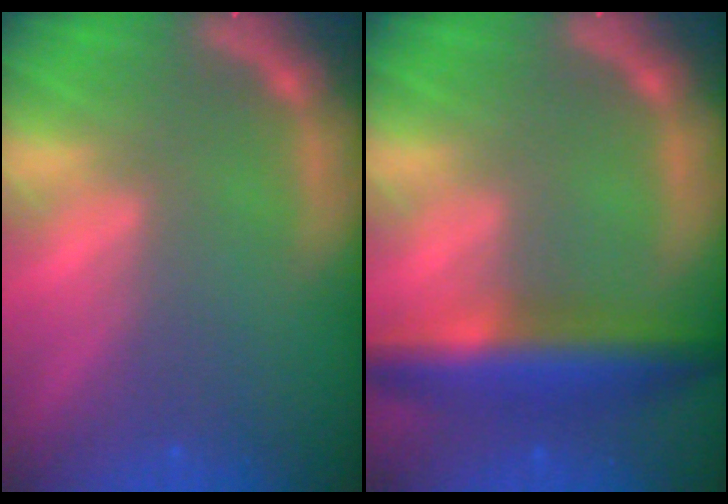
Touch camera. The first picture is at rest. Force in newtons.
{"total": 7.0}